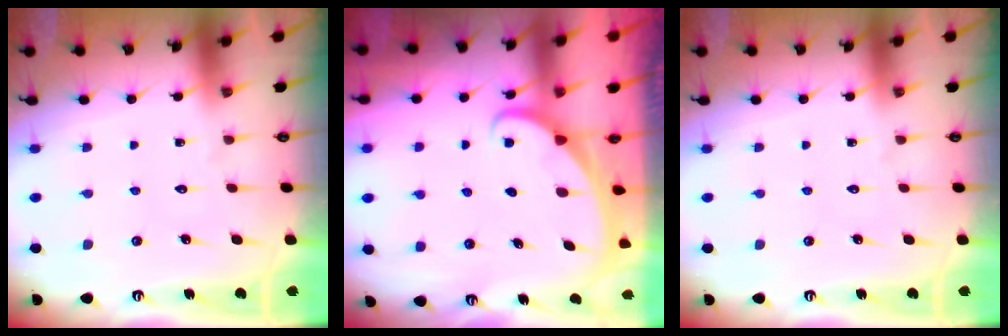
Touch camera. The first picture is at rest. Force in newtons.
{"total": 1.8, "press": 1.8, "slide": 0.1}
{"total": 0.0}